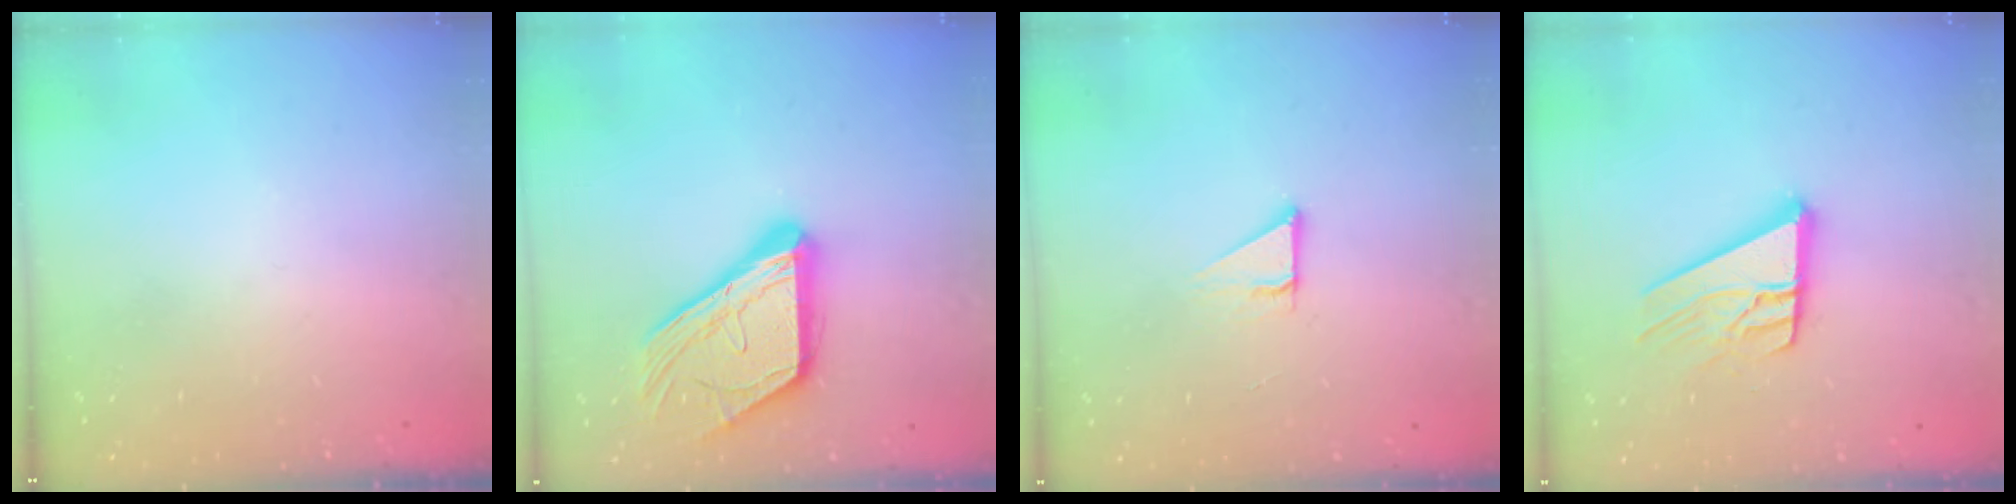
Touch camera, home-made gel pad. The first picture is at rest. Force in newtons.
{"total": 17.1, "press": 17.0, "slide": 1.6}
{"total": 2.9, "press": 2.9, "slide": 0.2}
{"total": 14.1, "press": 13.9, "slide": 2.4}